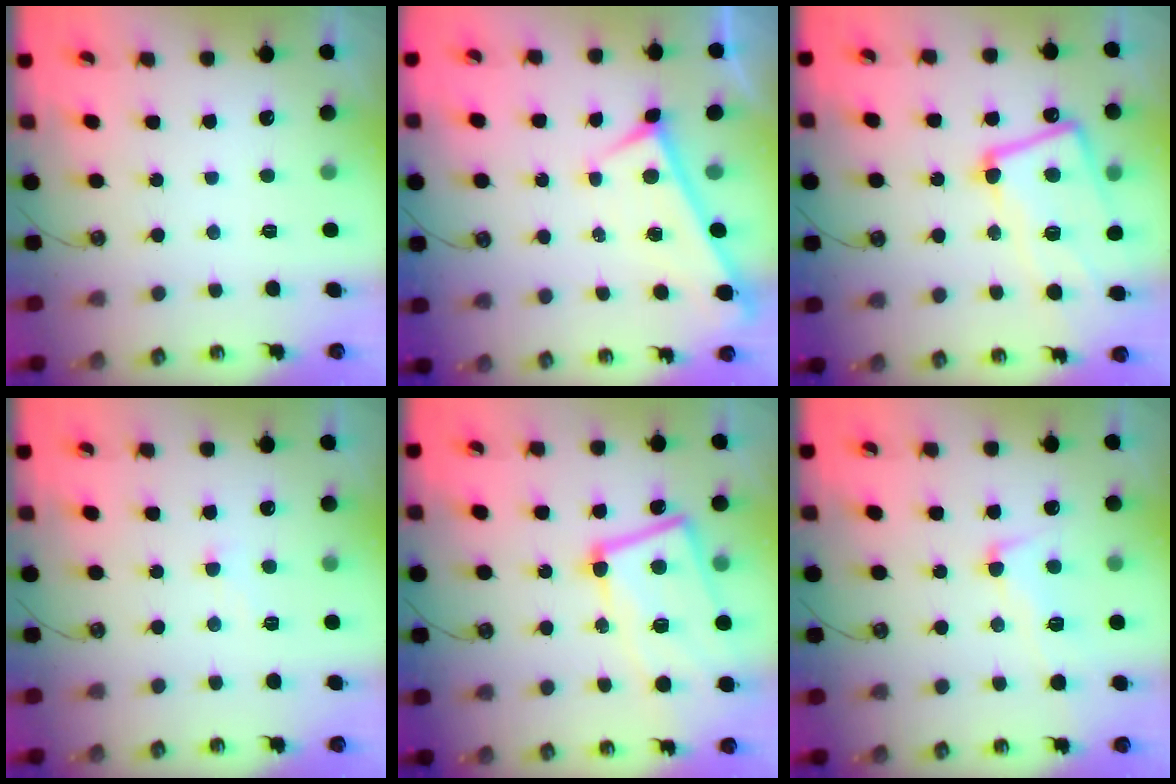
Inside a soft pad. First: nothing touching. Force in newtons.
{"total": 0.0}
{"total": 9.2, "press": 9.1, "slide": 1.3}
{"total": 2.2, "press": 2.1, "slide": 0.6}
{"total": 13.8, "press": 13.6, "slide": 2.3}
{"total": 4.8, "press": 4.7, "slide": 1.3}